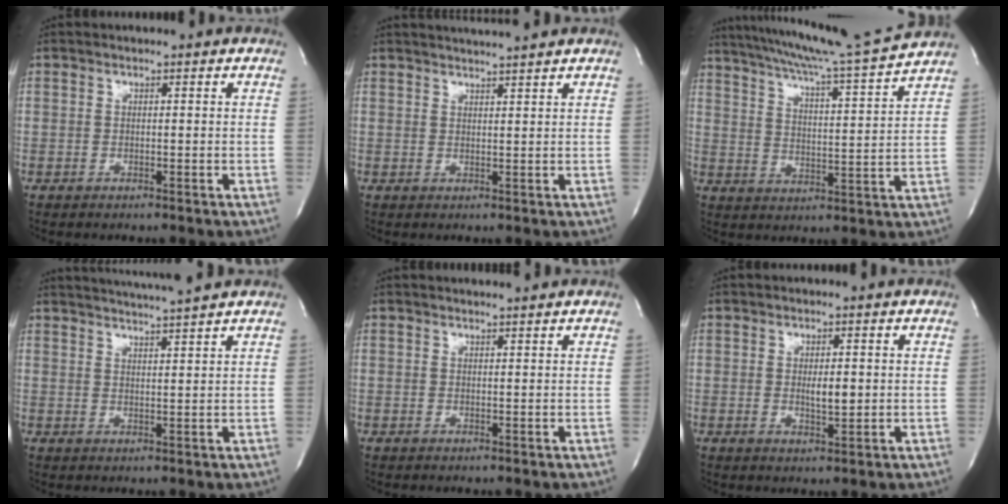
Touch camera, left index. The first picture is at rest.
{"total": 5.0, "force": [4.6, -0.8, 1.6], "torque": [-0.027, 0.011, 0.065]}
{"total": 17.7, "force": [16.2, -1.9, 7.1], "torque": [-0.127, -0.031, 0.234]}
{"total": 7.2, "force": [6.6, -1.4, 2.5], "torque": [-0.047, 0.004, 0.098]}
{"total": 2.3, "force": [2.2, -0.3, 0.6], "torque": [-0.010, 0.004, 0.029]}
{"total": 2.7, "force": [0.2, 0.7, 2.6], "torque": [-0.044, -0.005, 0.006]}